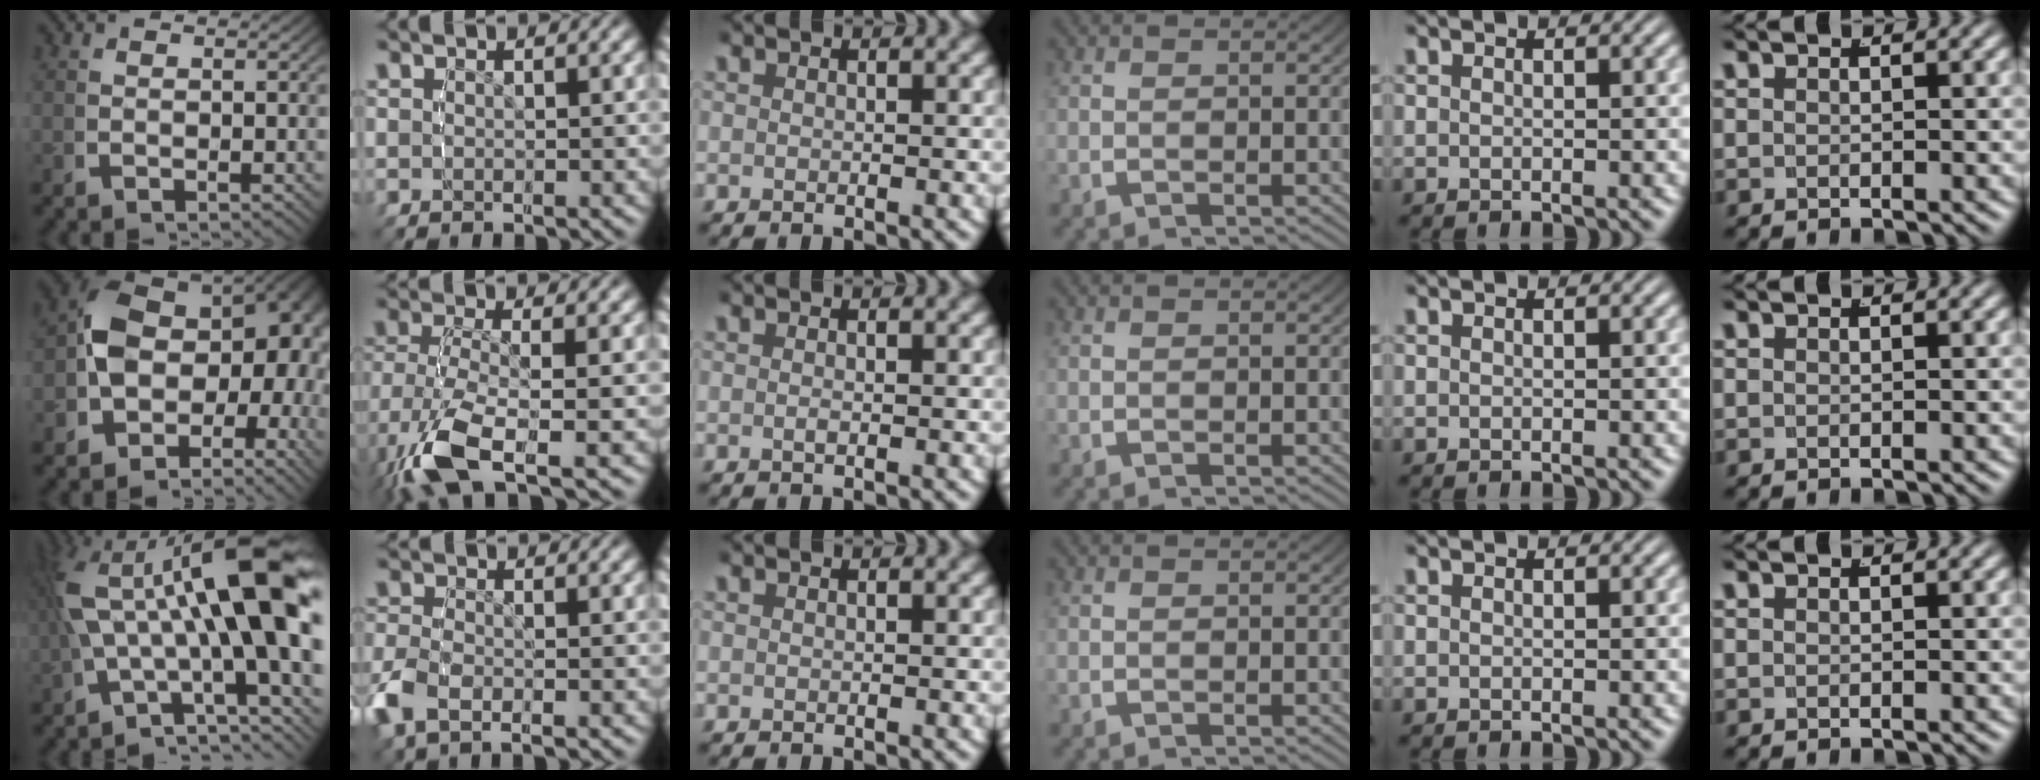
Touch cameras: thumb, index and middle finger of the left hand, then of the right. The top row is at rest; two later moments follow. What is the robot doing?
{"motion": "lift_and_place", "object": "button"}